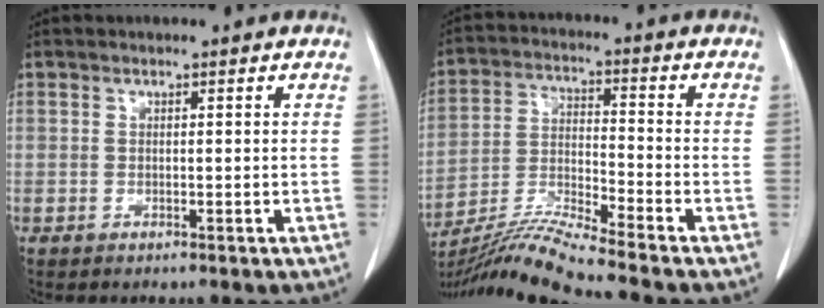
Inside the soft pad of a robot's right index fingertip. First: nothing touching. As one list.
[{"total": 10.9, "force": [-9.8, -2.6, 4.0], "torque": [-0.080, -0.009, -0.185]}]